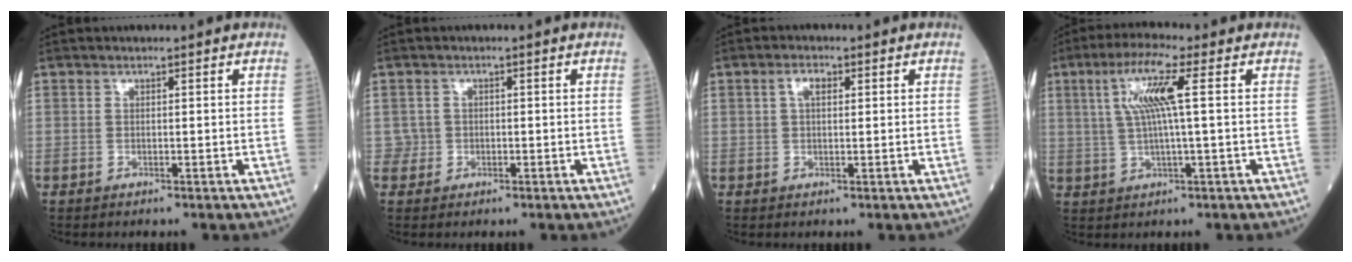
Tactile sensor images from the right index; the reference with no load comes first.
{"total": 1.4, "force": [-0.3, 1.3, -0.2], "torque": [0.009, 0.007, -0.006]}
{"total": 2.2, "force": [0.8, 1.0, 1.8], "torque": [-0.037, 0.010, 0.016]}
{"total": 7.7, "force": [2.0, -0.2, 7.5], "torque": [-0.149, 0.014, 0.040]}